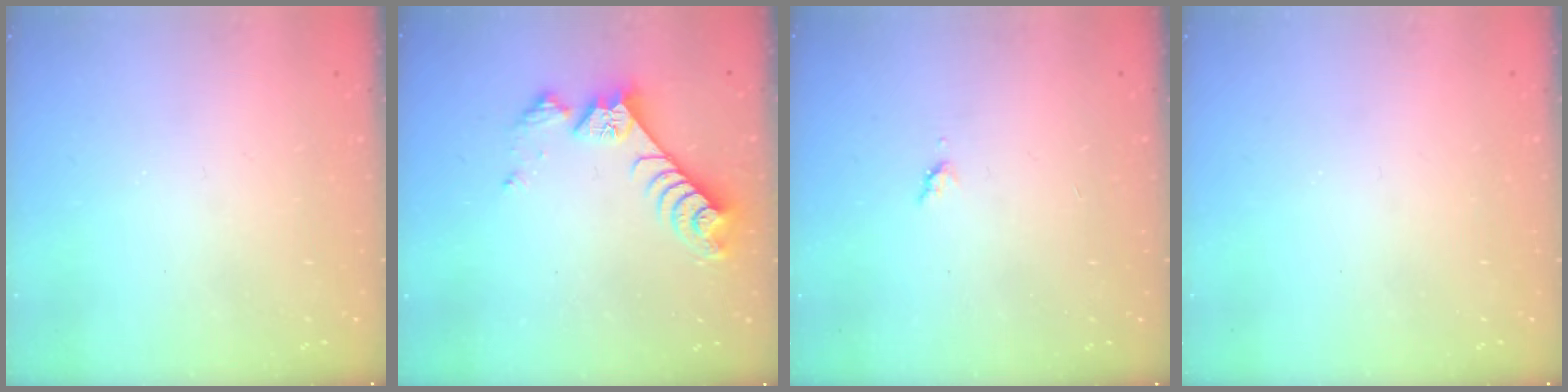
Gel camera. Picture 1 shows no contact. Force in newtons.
{"total": 11.0, "press": 10.9, "slide": 0.8}
{"total": 3.0, "press": 2.9, "slide": 0.5}
{"total": 0.0}